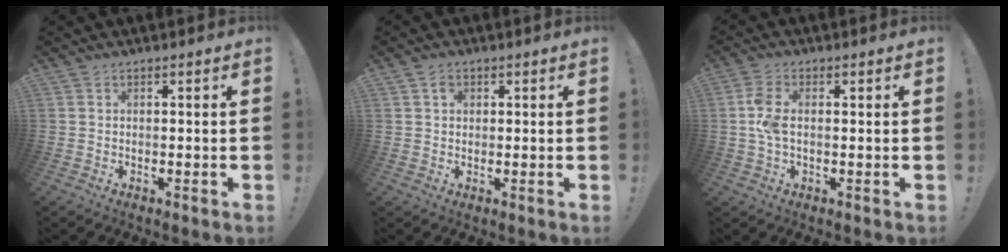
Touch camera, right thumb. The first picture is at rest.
{"total": 1.9, "force": [0.6, 1.6, 0.8], "torque": [-0.002, -0.002, 0.008]}
{"total": 6.1, "force": [0.3, 3.3, 5.1], "torque": [-0.112, 0.006, 0.003]}